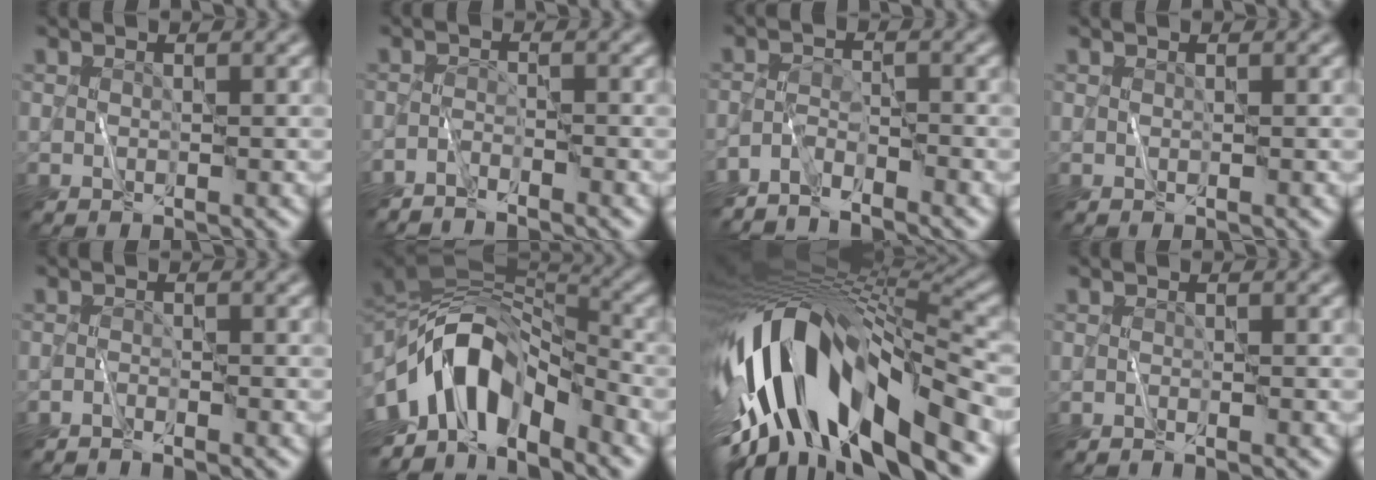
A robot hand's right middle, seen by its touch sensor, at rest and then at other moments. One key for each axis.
{"total": 1.8, "fx": -1.7, "fy": 0.0, "fz": 0.4, "tx": -0.010, "ty": 0.001, "tz": -0.041}
{"total": 2.9, "fx": -2.7, "fy": 0.5, "fz": 1.0, "tx": -0.018, "ty": 0.002, "tz": -0.062}
{"total": 0.0}
{"total": 1.2, "fx": -1.2, "fy": -0.1, "fz": 0.1, "tx": -0.003, "ty": 0.000, "tz": -0.028}
{"total": 12.4, "fx": -5.0, "fy": 6.7, "fz": 9.2, "tx": -0.155, "ty": 0.007, "tz": -0.097}
{"total": 15.8, "fx": -4.1, "fy": 6.9, "fz": 13.6, "tx": -0.247, "ty": -0.001, "tz": -0.063}
{"total": 0.6, "fx": -0.6, "fy": -0.1, "fz": 0.0, "tx": 0.000, "ty": 0.001, "tz": -0.013}